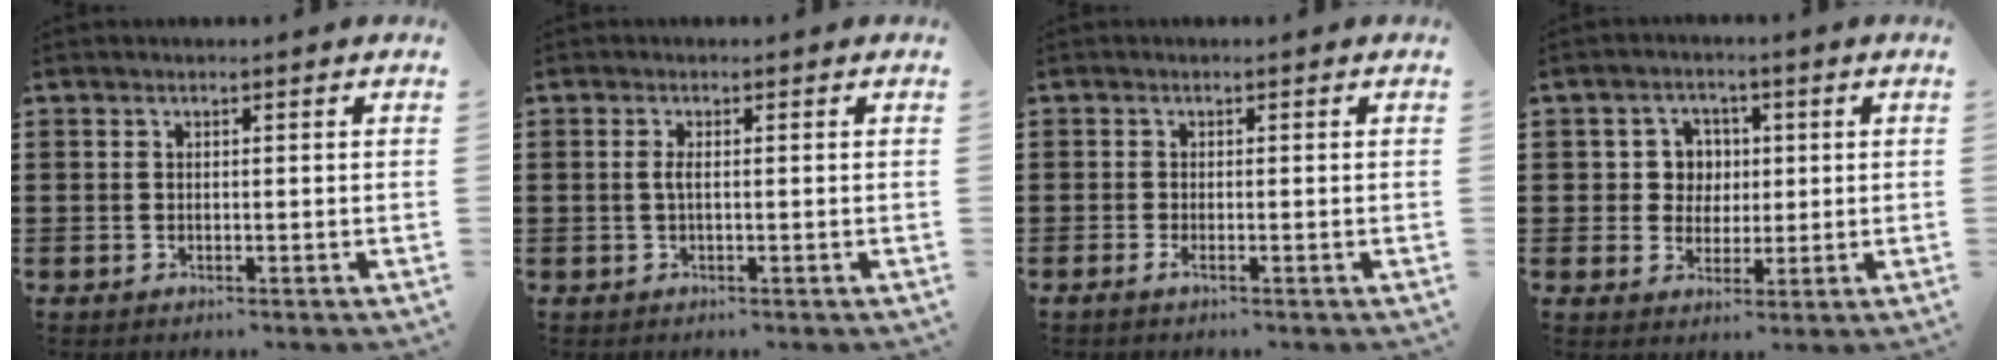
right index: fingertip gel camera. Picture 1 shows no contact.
{"total": 1.5, "force": [-0.2, 0.2, 1.4], "torque": [-0.035, -0.004, -0.006]}
{"total": 0.9, "force": [-0.5, 0.1, 0.8], "torque": [-0.013, -0.003, -0.009]}
{"total": 4.7, "force": [0.7, 4.4, 1.5], "torque": [-0.050, 0.016, 0.008]}